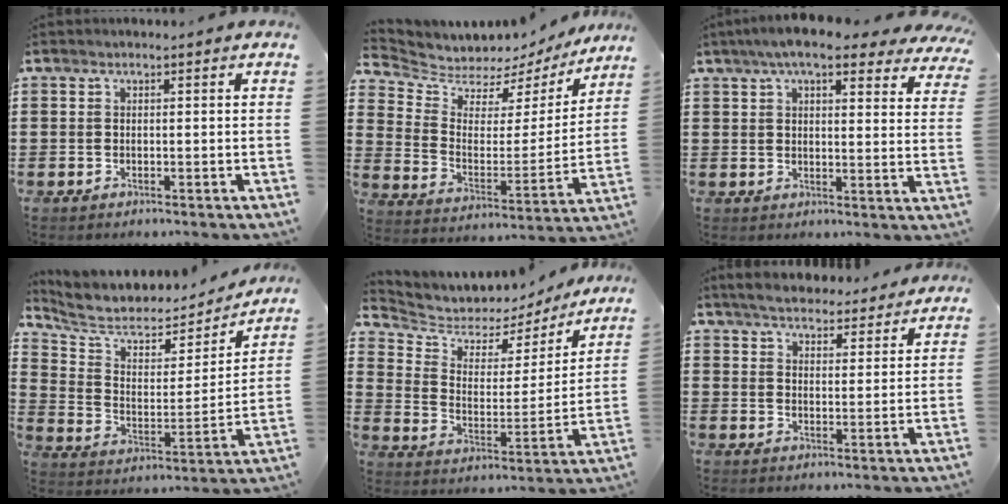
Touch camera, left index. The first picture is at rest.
{"total": 5.0, "force": [4.5, 2.1, -0.2], "torque": [-0.036, -0.043, 0.073]}
{"total": 7.7, "force": [6.2, 1.2, 4.4], "torque": [-0.087, -0.013, 0.108]}
{"total": 6.3, "force": [5.6, 2.3, 2.0], "torque": [-0.075, -0.040, 0.092]}
{"total": 5.3, "force": [4.7, 2.5, 0.6], "torque": [-0.049, -0.034, 0.077]}
{"total": 4.7, "force": [4.6, 0.8, 0.7], "torque": [-0.033, -0.015, 0.082]}